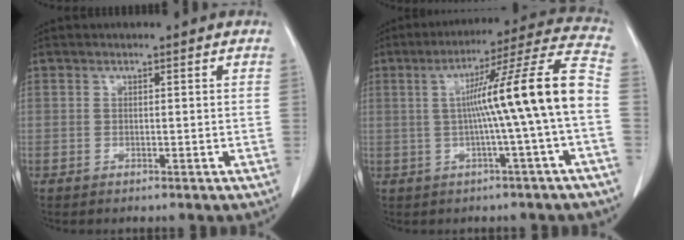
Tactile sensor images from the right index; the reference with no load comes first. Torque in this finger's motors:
{"motor_torque": [1.62, -0.31, 0.83, 0.21]}